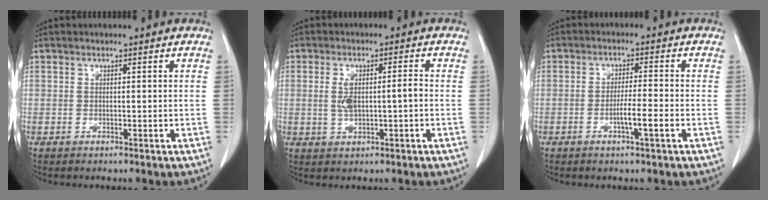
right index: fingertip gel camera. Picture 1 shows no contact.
{"total": 4.8, "force": [-0.2, 1.3, 4.6], "torque": [-0.094, 0.009, 0.002]}
{"total": 4.2, "force": [-1.6, -0.2, 3.9], "torque": [-0.063, -0.003, -0.029]}